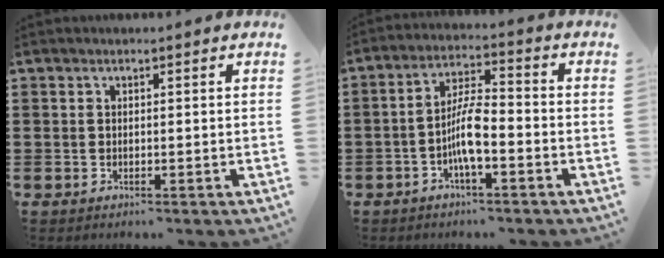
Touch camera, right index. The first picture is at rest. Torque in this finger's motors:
{"motor_torque": [0.25, -0.13, 0.40, 0.16]}